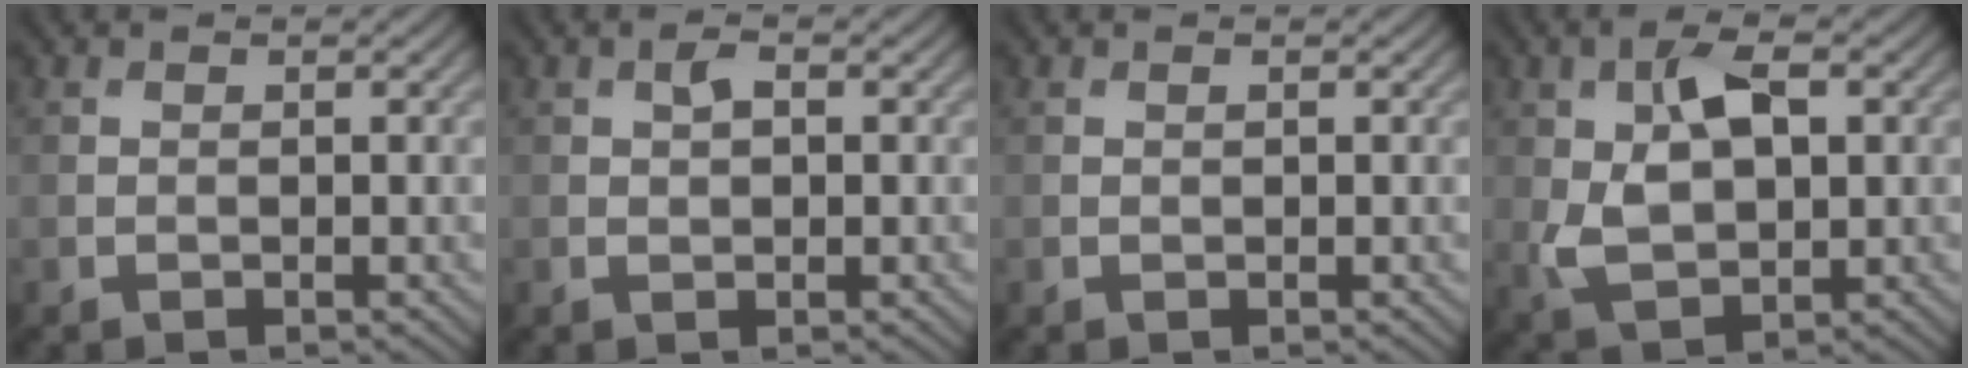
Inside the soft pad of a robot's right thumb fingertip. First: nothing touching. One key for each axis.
{"total": 1.7, "fx": 0.4, "fy": 1.0, "fz": 1.4, "tx": -0.026, "ty": 0.000, "tz": 0.007}
{"total": 0.0}
{"total": 7.9, "fx": 1.4, "fy": 4.5, "fz": 6.4, "tx": -0.132, "ty": 0.003, "tz": 0.024}